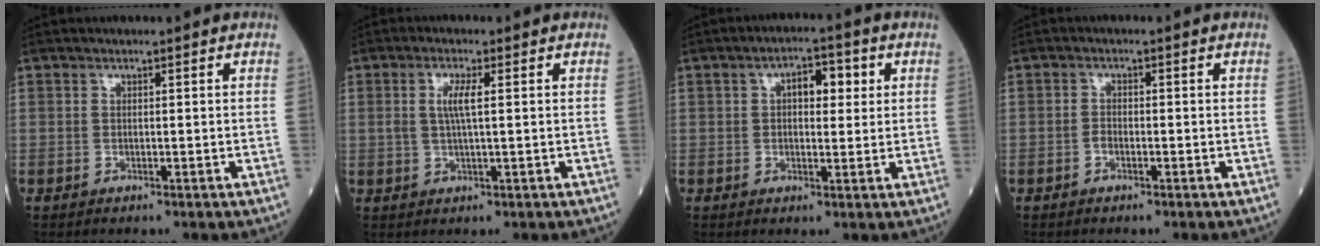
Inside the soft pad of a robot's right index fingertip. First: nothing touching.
{"total": 3.4, "force": [0.7, 0.3, 3.3], "torque": [-0.068, 0.003, 0.015]}
{"total": 5.1, "force": [1.4, 2.4, 4.3], "torque": [-0.065, 0.017, 0.020]}
{"total": 1.3, "force": [-0.6, 0.7, 0.9], "torque": [-0.015, 0.004, -0.011]}